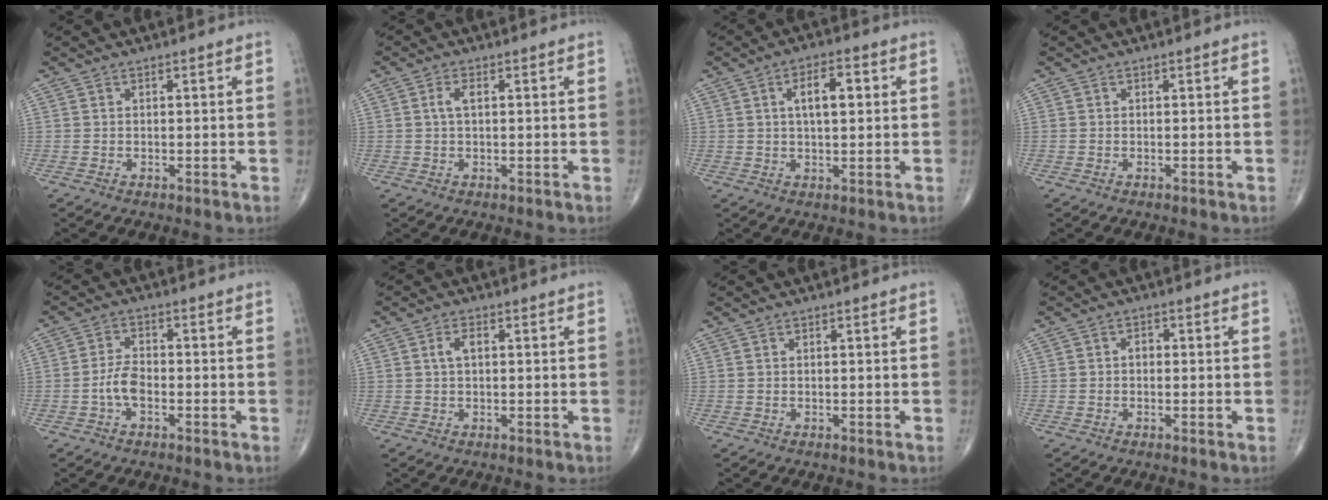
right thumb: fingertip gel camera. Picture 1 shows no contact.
{"total": 2.3, "force": [0.4, 1.0, 2.0], "torque": [-0.045, 0.006, 0.007]}
{"total": 6.8, "force": [1.6, 2.9, 5.9], "torque": [-0.089, 0.005, 0.023]}
{"total": 0.0}
{"total": 4.3, "force": [-1.5, 2.3, 3.3], "torque": [-0.063, 0.016, -0.033]}
{"total": 2.6, "force": [0.4, 1.4, 2.2], "torque": [-0.045, 0.009, 0.007]}
{"total": 0.0}
{"total": 1.7, "force": [-0.2, 1.2, 1.1], "torque": [-0.009, 0.007, -0.008]}